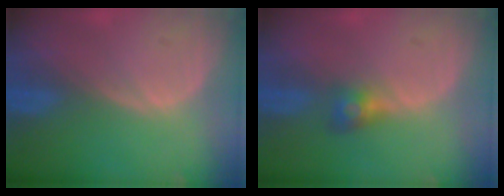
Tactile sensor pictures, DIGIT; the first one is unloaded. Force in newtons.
{"total": 2.8, "press": 2.6, "slide": 0.9}